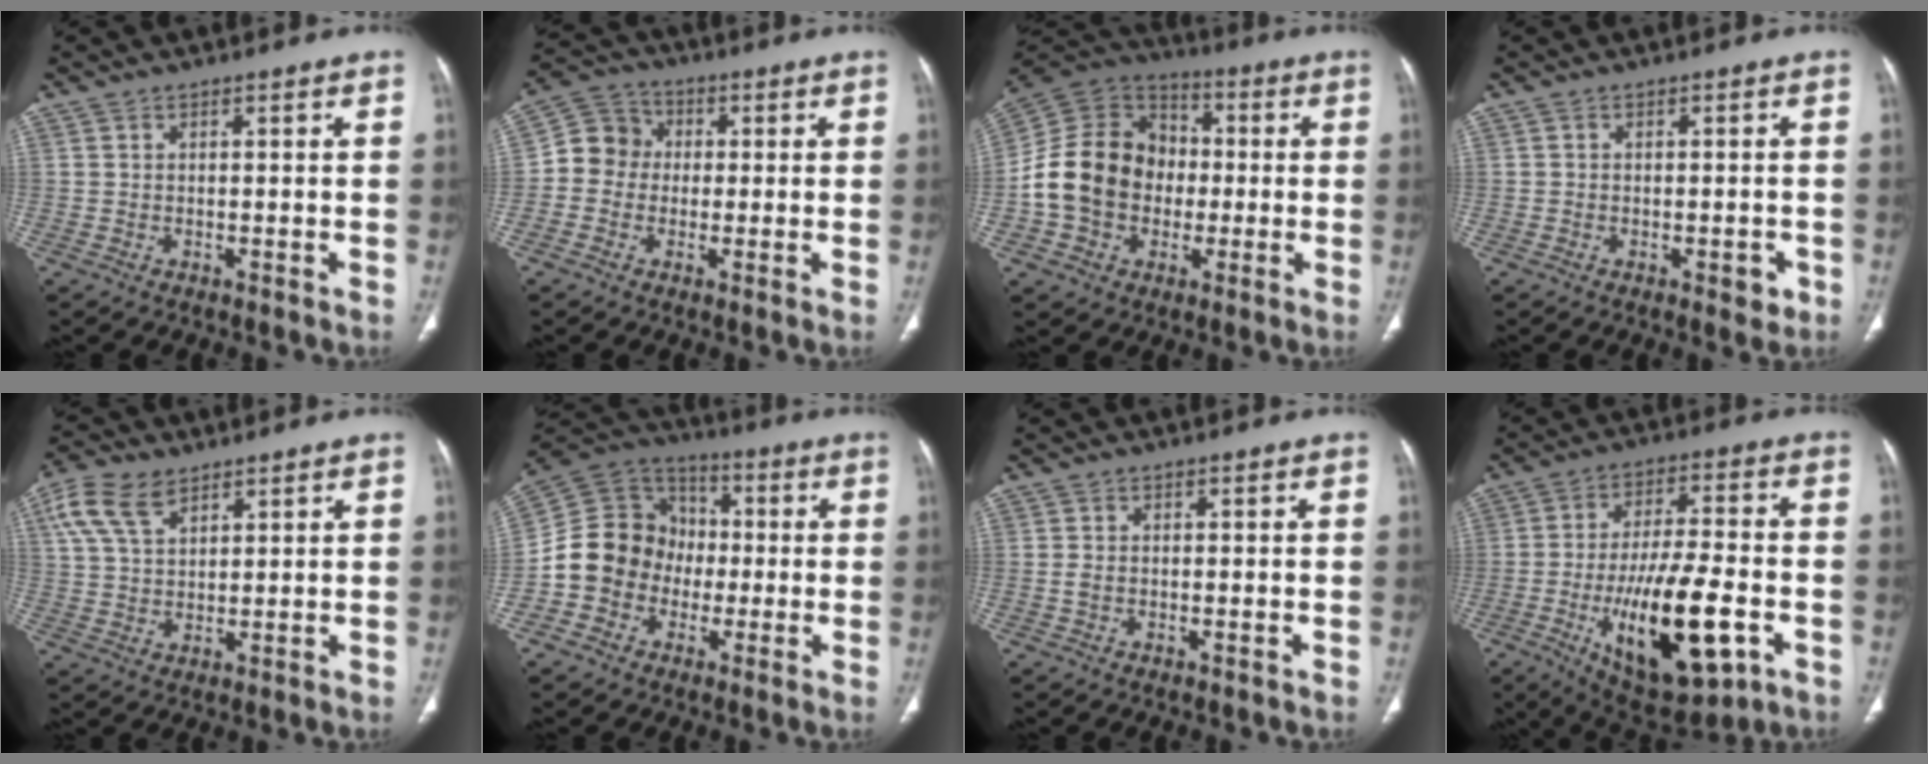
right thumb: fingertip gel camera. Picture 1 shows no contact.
{"total": 7.9, "force": [-0.2, 7.2, 3.2], "torque": [-0.034, 0.027, -0.018]}
{"total": 17.3, "force": [-2.1, 14.4, 9.2], "torque": [-0.139, 0.033, -0.045]}
{"total": 2.6, "force": [-1.2, 1.4, 1.9], "torque": [-0.012, 0.003, -0.013]}
{"total": 9.0, "force": [5.0, 5.1, 5.5], "torque": [-0.109, -0.003, 0.102]}
{"total": 14.0, "force": [-2.8, 12.7, 5.3], "torque": [-0.064, 0.049, -0.057]}
{"total": 1.4, "force": [-0.2, 0.8, 1.2], "torque": [-0.034, 0.001, -0.005]}
{"total": 21.4, "force": [-6.8, 8.4, 18.4], "torque": [-0.302, 0.015, -0.093]}